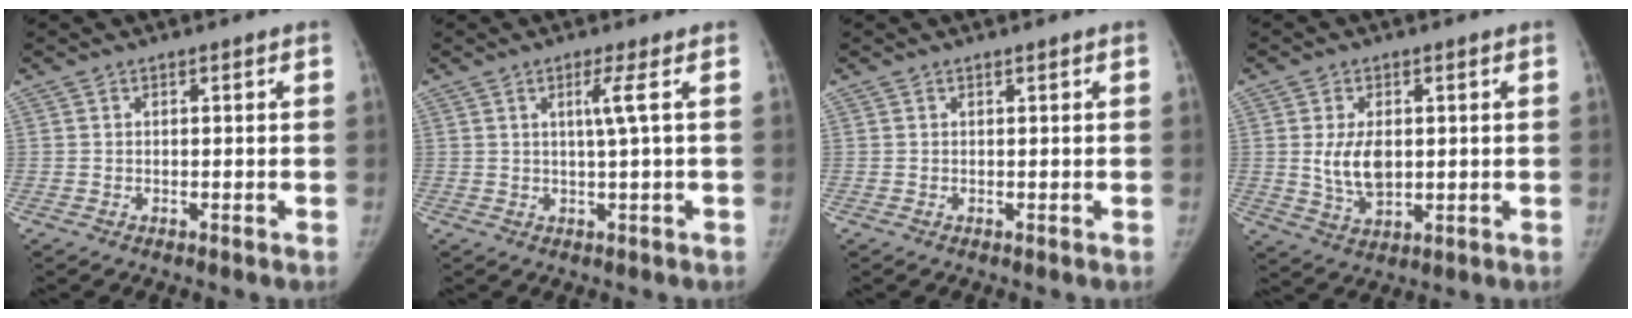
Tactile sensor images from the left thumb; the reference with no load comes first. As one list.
[{"total": 3.0, "force": [0.7, -1.0, 2.7], "torque": [-0.057, -0.005, 0.015]}, {"total": 0.0}, {"total": 7.2, "force": [0.6, 4.3, 5.8], "torque": [-0.096, -0.013, 0.020]}]